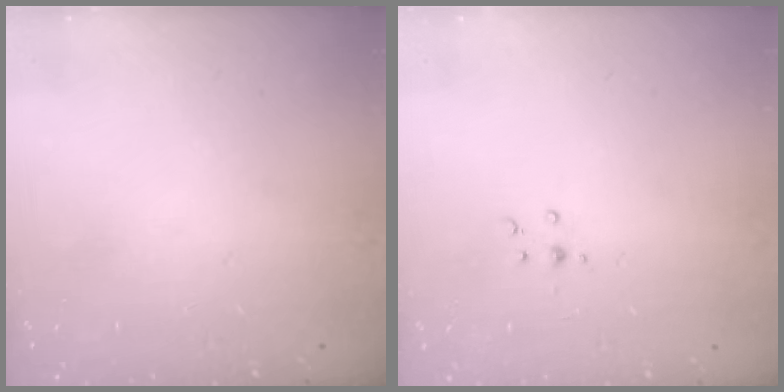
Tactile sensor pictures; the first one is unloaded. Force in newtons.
{"total": 3.6, "press": 3.5, "slide": 0.9}